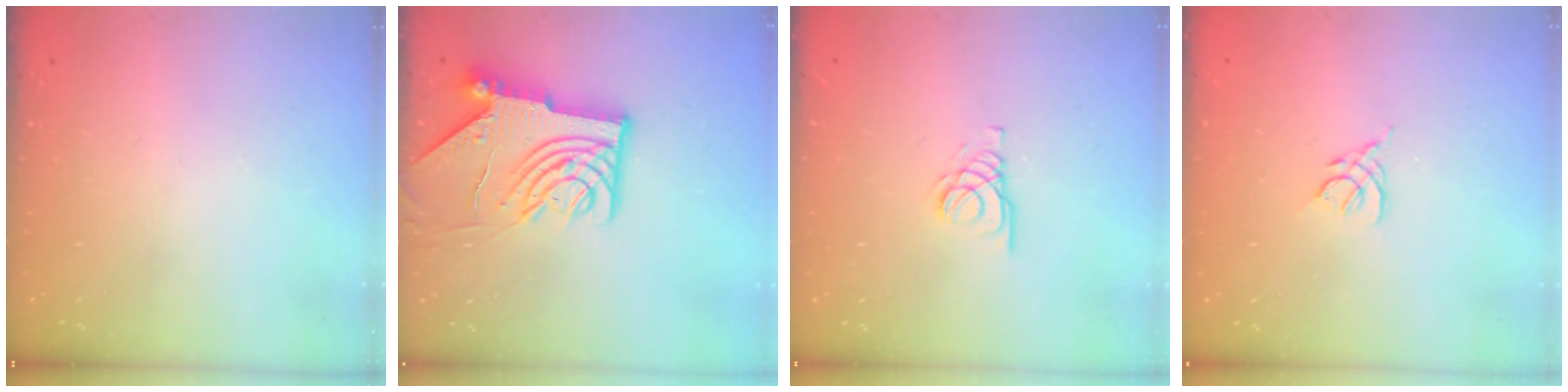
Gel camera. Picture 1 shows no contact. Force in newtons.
{"total": 12.2, "press": 12.1, "slide": 1.5}
{"total": 2.1, "press": 2.1, "slide": 0.2}
{"total": 2.8, "press": 2.8, "slide": 0.7}